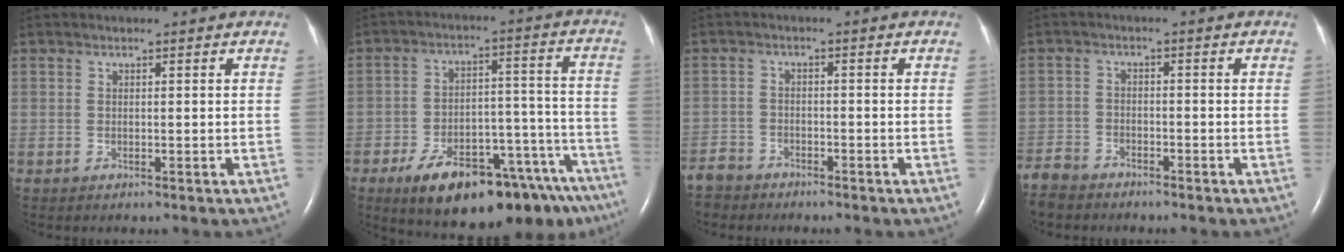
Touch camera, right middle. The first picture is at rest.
{"total": 21.5, "force": [-15.3, 7.0, 13.4], "torque": [-0.113, 0.035, -0.214]}
{"total": 4.6, "force": [-4.3, 1.9, -0.1], "torque": [0.001, -0.006, -0.084]}
{"total": 5.5, "force": [-5.1, 1.9, 0.8], "torque": [-0.017, -0.013, -0.100]}